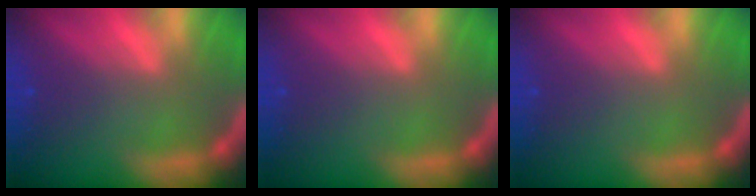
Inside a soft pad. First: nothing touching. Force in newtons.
{"total": 0.0}
{"total": 0.0}